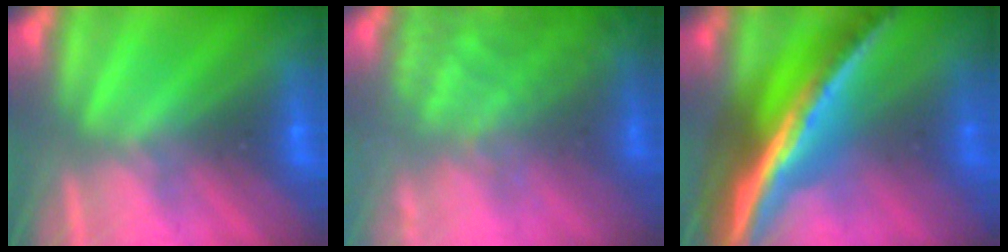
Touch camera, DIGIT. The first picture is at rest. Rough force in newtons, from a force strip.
{"total": 7.5}
{"total": 5.8}